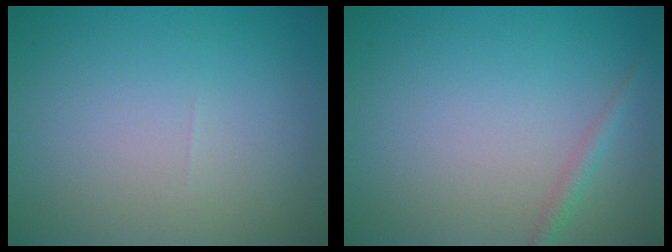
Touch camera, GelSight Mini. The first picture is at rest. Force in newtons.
{"total": 1.1, "press": 1.1, "slide": 0.0}